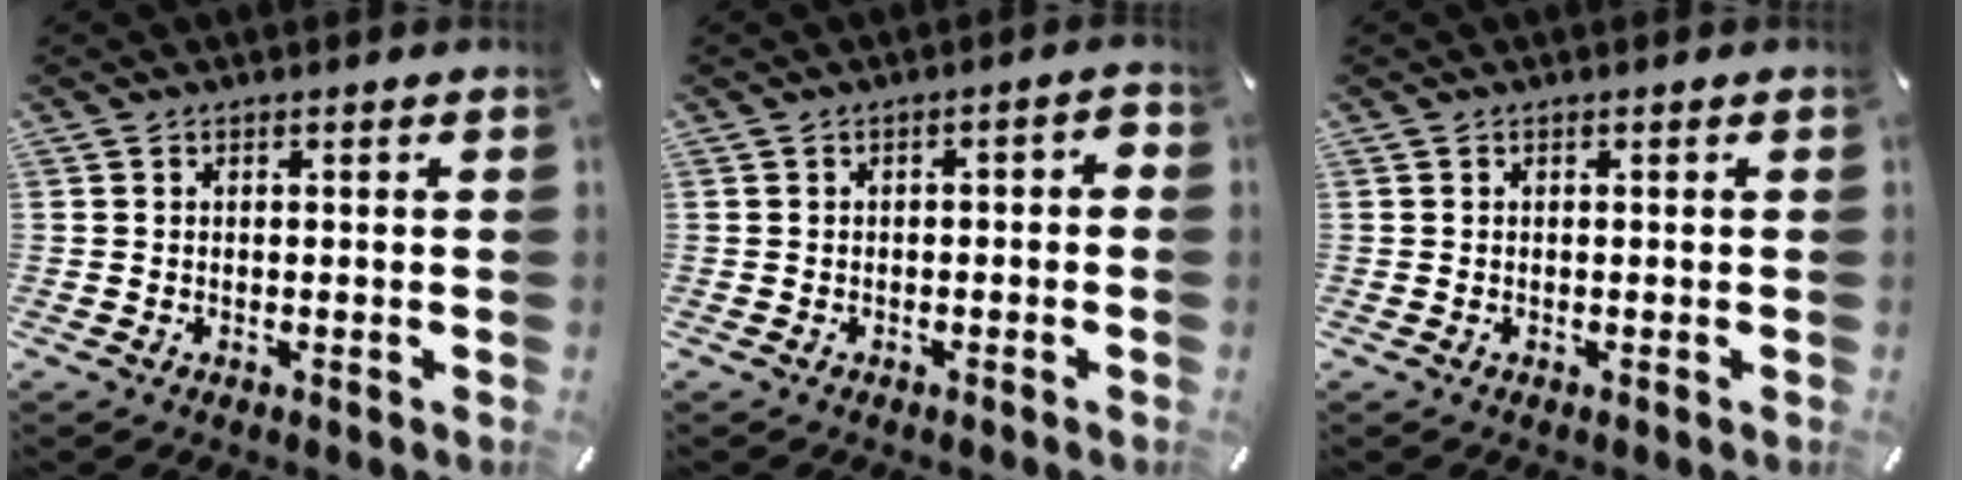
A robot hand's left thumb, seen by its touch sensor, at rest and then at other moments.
{"total": 2.3, "force": [-1.5, 1.0, 1.5], "torque": [-0.024, 0.011, -0.029]}
{"total": 0.0}